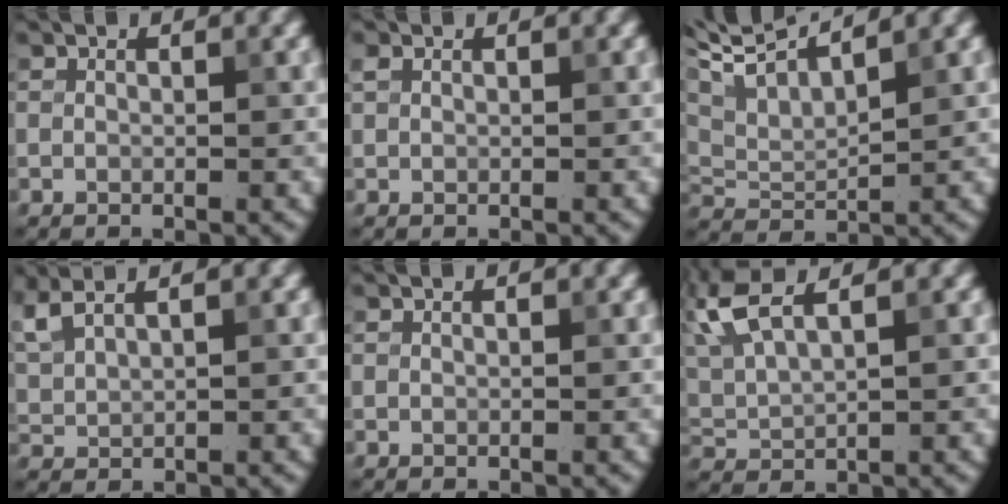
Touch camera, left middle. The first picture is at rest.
{"total": 1.0, "force": [0.6, 0.6, 0.5], "torque": [-0.011, 0.004, 0.014]}
{"total": 5.4, "force": [4.0, 1.3, 3.5], "torque": [-0.081, 0.020, 0.077]}
{"total": 4.1, "force": [2.9, 1.3, 2.5], "torque": [-0.075, 0.023, 0.054]}
{"total": 0.0}
{"total": 4.5, "force": [2.6, 1.6, 3.3], "torque": [-0.082, 0.014, 0.054]}